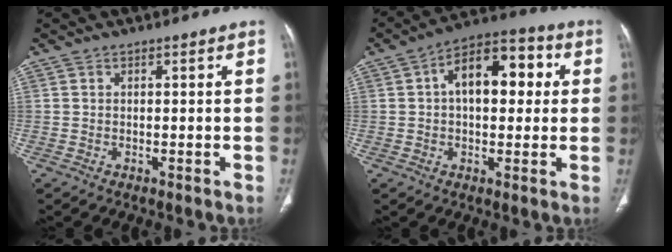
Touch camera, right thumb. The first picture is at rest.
{"total": 13.7, "force": [2.4, 7.8, 11.0], "torque": [-0.134, 0.029, 0.029]}